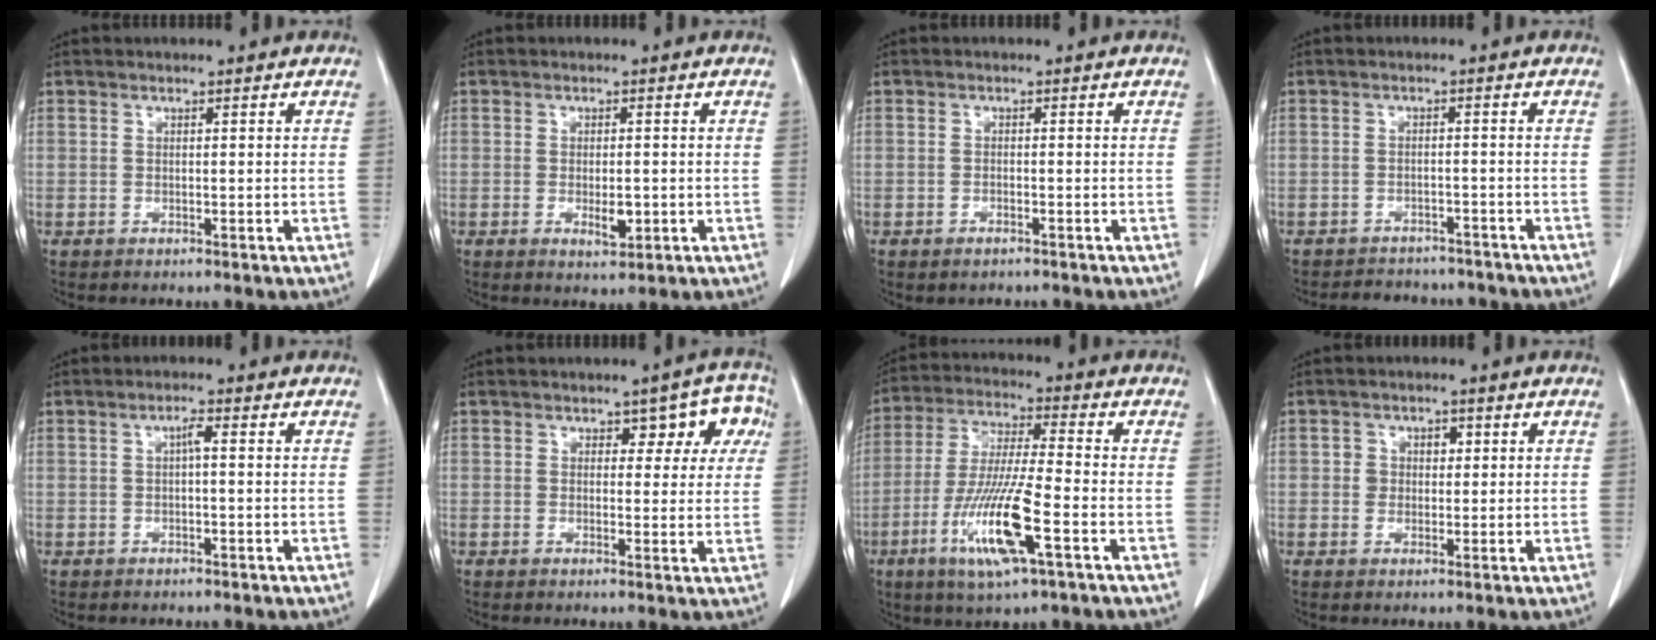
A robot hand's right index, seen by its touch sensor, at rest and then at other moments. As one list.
[{"total": 3.0, "force": [-0.7, 1.2, 2.7], "torque": [-0.045, -0.003, -0.005]}, {"total": 1.2, "force": [-0.9, 0.6, 0.5], "torque": [-0.011, 0.000, -0.006]}, {"total": 9.1, "force": [-8.2, 3.3, 1.7], "torque": [-0.022, 0.008, -0.098]}, {"total": 1.6, "force": [0.1, 0.2, 1.5], "torque": [-0.026, 0.005, 0.002]}, {"total": 6.1, "force": [2.3, 3.3, 4.5], "torque": [-0.032, 0.021, 0.024]}, {"total": 13.7, "force": [-5.2, 0.9, 12.6], "torque": [-0.256, -0.022, -0.096]}, {"total": 2.7, "force": [0.6, 2.3, 1.2], "torque": [-0.013, 0.005, 0.006]}]